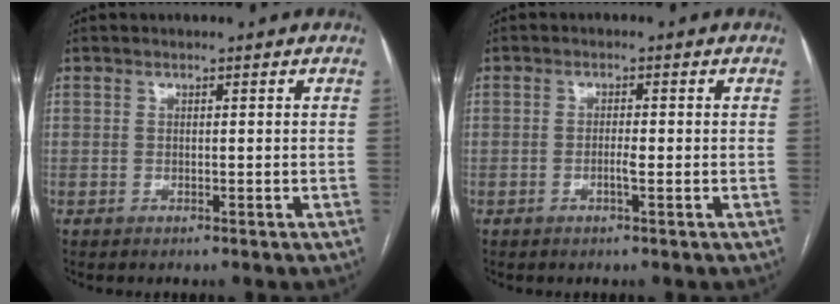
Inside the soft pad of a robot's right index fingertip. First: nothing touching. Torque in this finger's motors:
{"motor_torque": [-0.23, 0.11, 0.03, 0.00]}